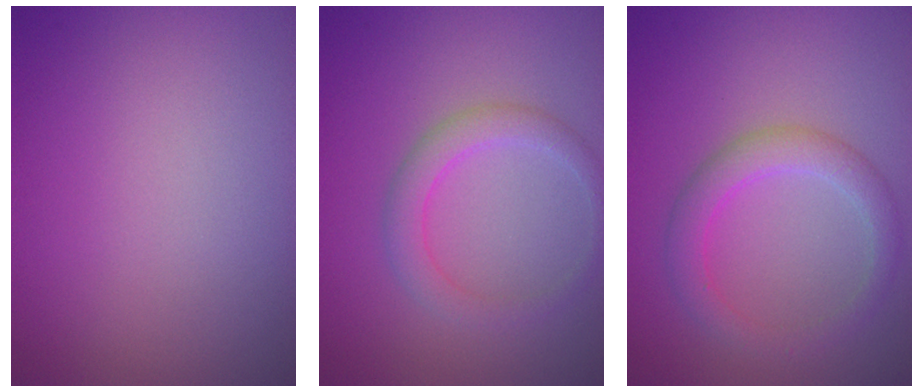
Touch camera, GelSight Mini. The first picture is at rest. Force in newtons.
{"total": 2.3, "press": 2.3, "slide": 0.0}
{"total": 2.9, "press": 2.9, "slide": 0.1}